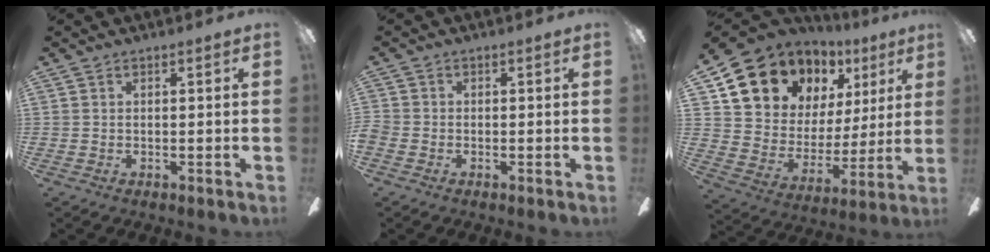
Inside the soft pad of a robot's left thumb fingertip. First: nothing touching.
{"total": 1.6, "force": [-1.0, 1.1, 0.6], "torque": [-0.008, 0.004, -0.018]}
{"total": 12.5, "force": [9.7, 7.4, 2.8], "torque": [-0.087, -0.080, 0.187]}